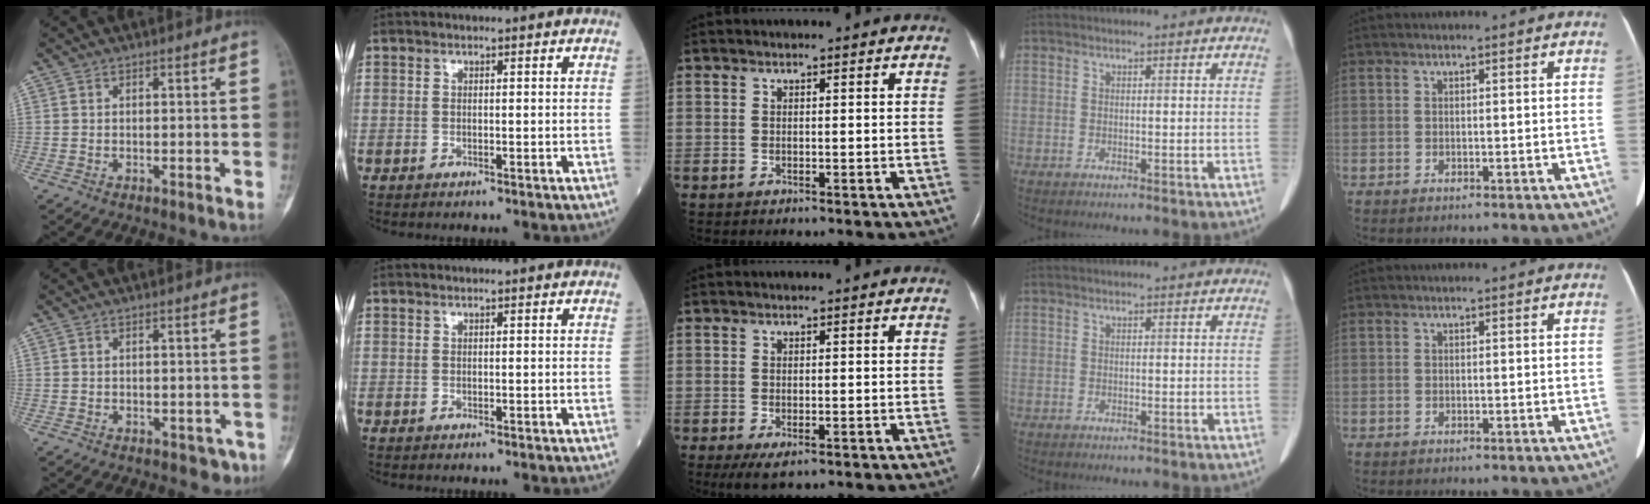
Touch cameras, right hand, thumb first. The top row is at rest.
{"thumb": {"total": 2.7, "force": [-1.3, 2.0, 1.4], "torque": [0.001, 0.006, -0.010]}, "middle": {"total": 3.0, "force": [-1.4, 1.0, 2.5], "torque": [-0.048, -0.009, -0.016]}}